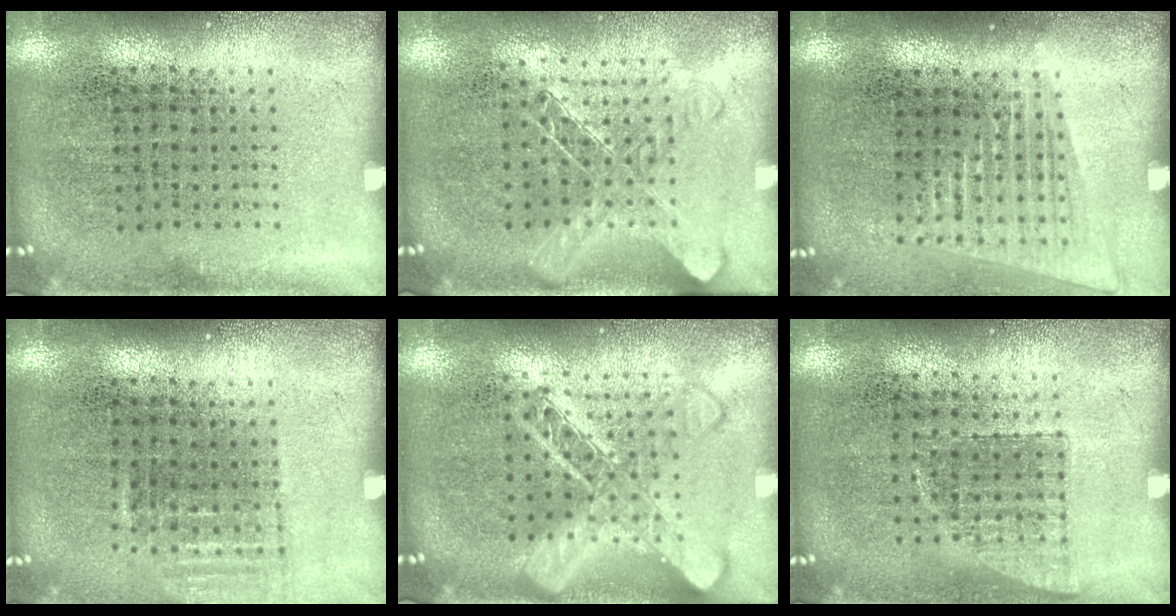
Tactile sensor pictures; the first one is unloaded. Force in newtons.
{"total": 1.4, "press": 1.3, "slide": 0.6}
{"total": 1.4, "press": 1.3, "slide": 0.6}
{"total": 1.0, "press": 0.9, "slide": 0.4}
{"total": 2.7, "press": 2.6, "slide": 0.5}
{"total": 0.7, "press": 0.7, "slide": 0.1}